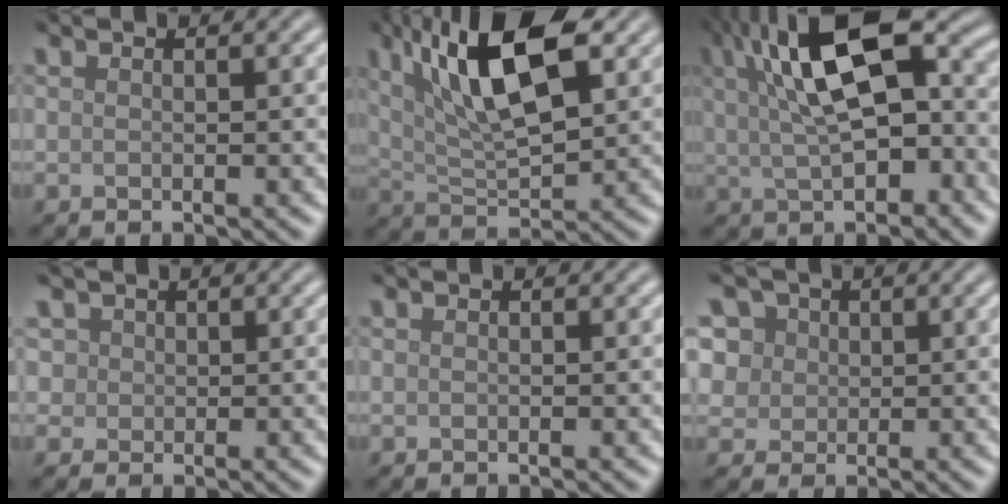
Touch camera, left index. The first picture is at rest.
{"total": 10.1, "force": [4.3, 3.7, 8.4], "torque": [-0.149, 0.008, 0.073]}
{"total": 11.8, "force": [2.7, 5.1, 10.3], "torque": [-0.172, 0.017, 0.039]}
{"total": 3.9, "force": [2.0, 3.0, 1.4], "torque": [-0.034, 0.009, 0.027]}
{"total": 0.0}
{"total": 8.5, "force": [4.4, 6.3, 3.7], "torque": [-0.072, 0.026, 0.049]}